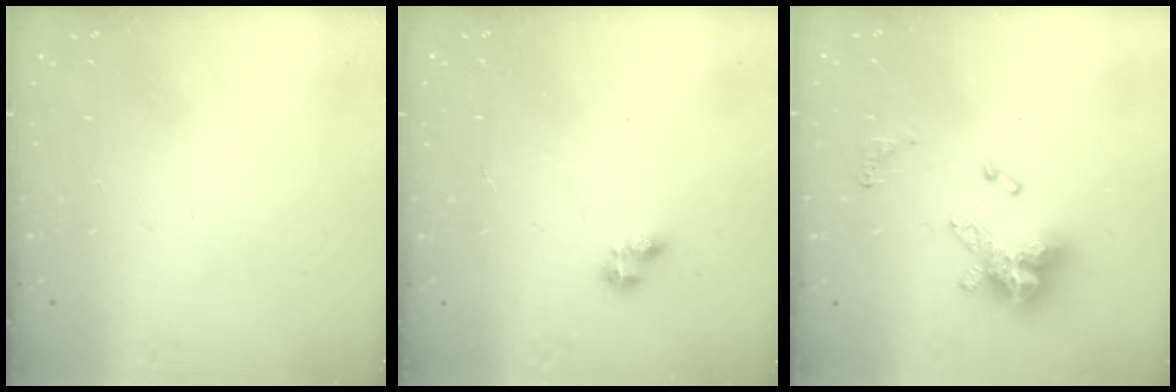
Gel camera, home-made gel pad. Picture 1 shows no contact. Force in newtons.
{"total": 2.7, "press": 2.7, "slide": 0.4}
{"total": 13.4, "press": 13.4, "slide": 1.3}